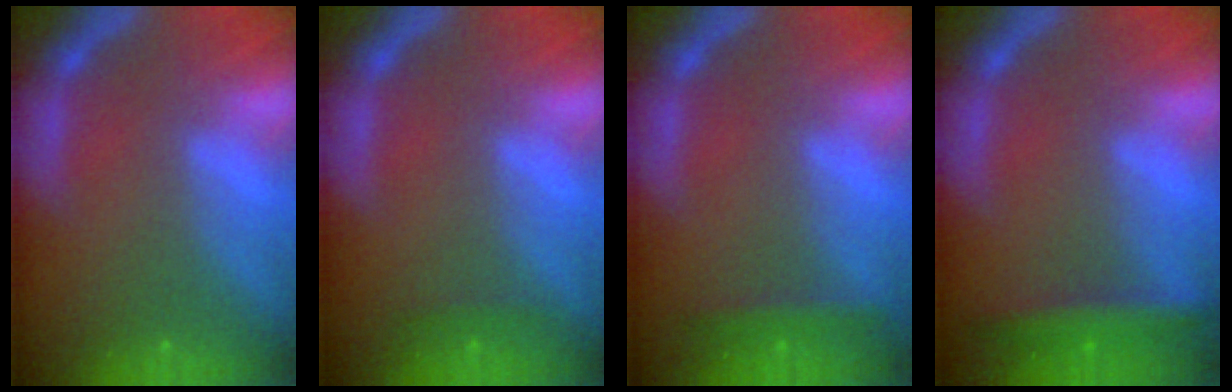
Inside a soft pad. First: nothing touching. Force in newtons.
{"total": 0.9}
{"total": 1.9}
{"total": 3.4}